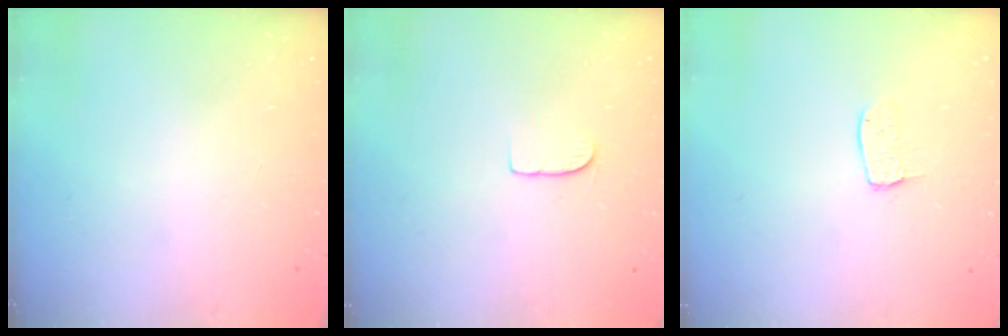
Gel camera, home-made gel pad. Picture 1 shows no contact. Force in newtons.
{"total": 4.9, "press": 4.9, "slide": 0.3}
{"total": 4.2, "press": 4.2, "slide": 0.2}